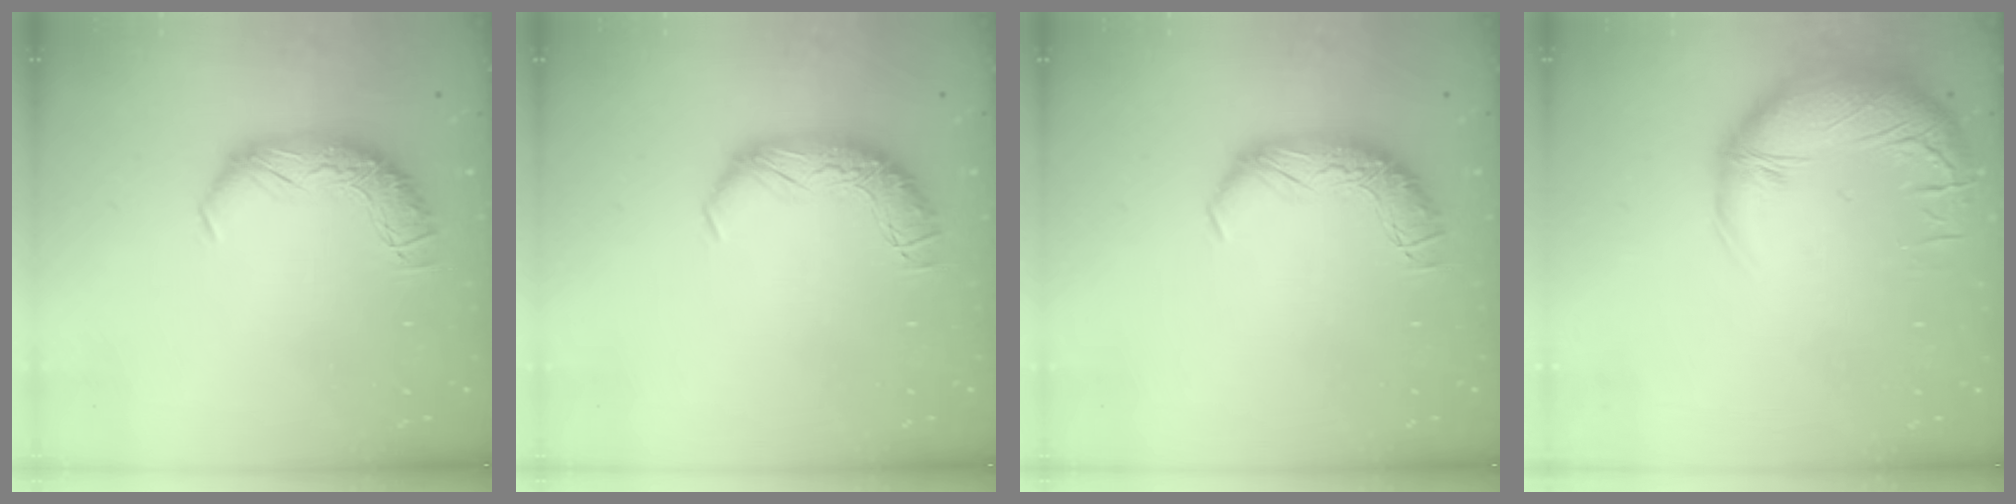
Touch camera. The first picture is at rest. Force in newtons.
{"total": 0.0}
{"total": 0.0}
{"total": 3.0, "press": 0.6, "slide": 3.0}